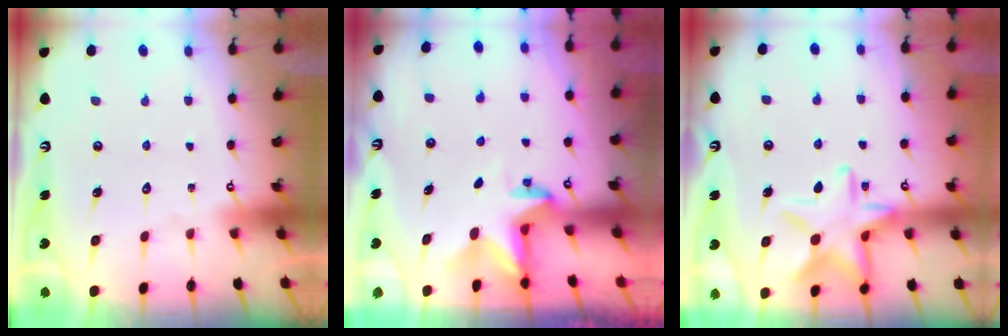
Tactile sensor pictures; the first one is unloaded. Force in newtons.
{"total": 2.9, "press": 2.9, "slide": 0.2}
{"total": 15.1, "press": 15.1, "slide": 0.9}